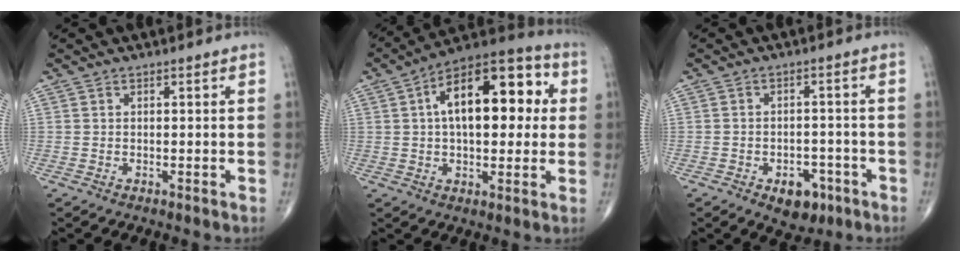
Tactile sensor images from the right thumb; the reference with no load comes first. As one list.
[{"total": 19.7, "force": [3.7, 10.1, 16.5], "torque": [-0.219, 0.029, 0.045]}, {"total": 6.5, "force": [-3.4, 4.2, 3.7], "torque": [-0.026, 0.022, -0.042]}]